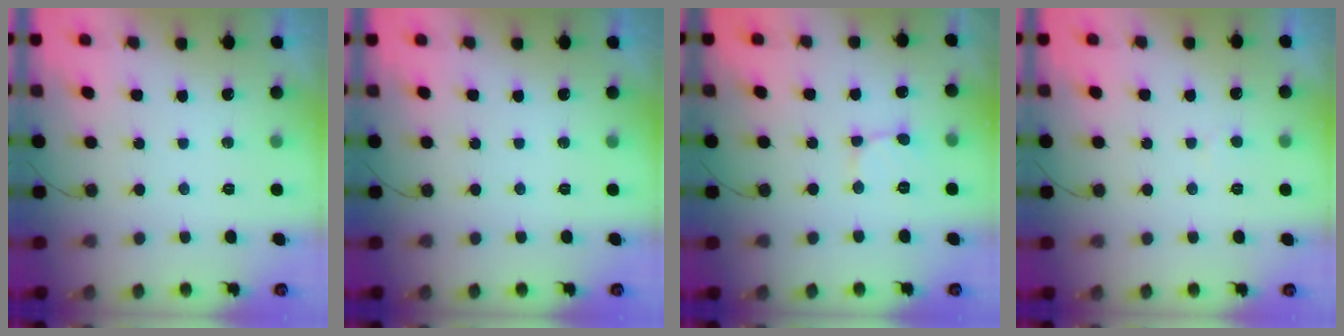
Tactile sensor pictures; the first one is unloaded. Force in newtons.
{"total": 0.0}
{"total": 1.9, "press": 1.9, "slide": 0.1}
{"total": 2.7, "press": 2.7, "slide": 0.2}